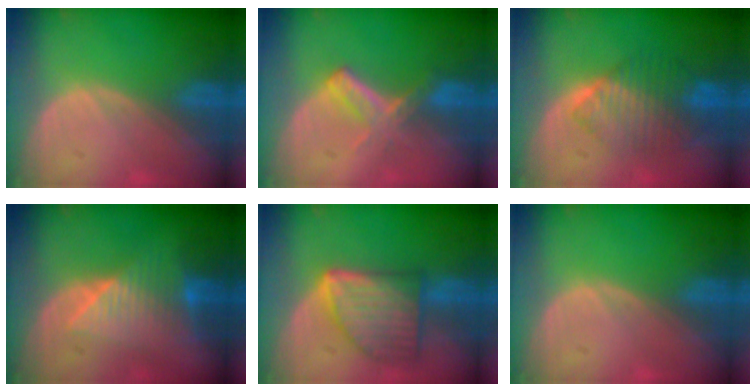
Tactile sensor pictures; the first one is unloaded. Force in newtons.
{"total": 5.8, "press": 5.1, "slide": 2.9}
{"total": 7.8, "press": 7.4, "slide": 2.3}
{"total": 7.8, "press": 7.1, "slide": 3.0}
{"total": 9.1, "press": 9.1, "slide": 0.4}
{"total": 0.0}